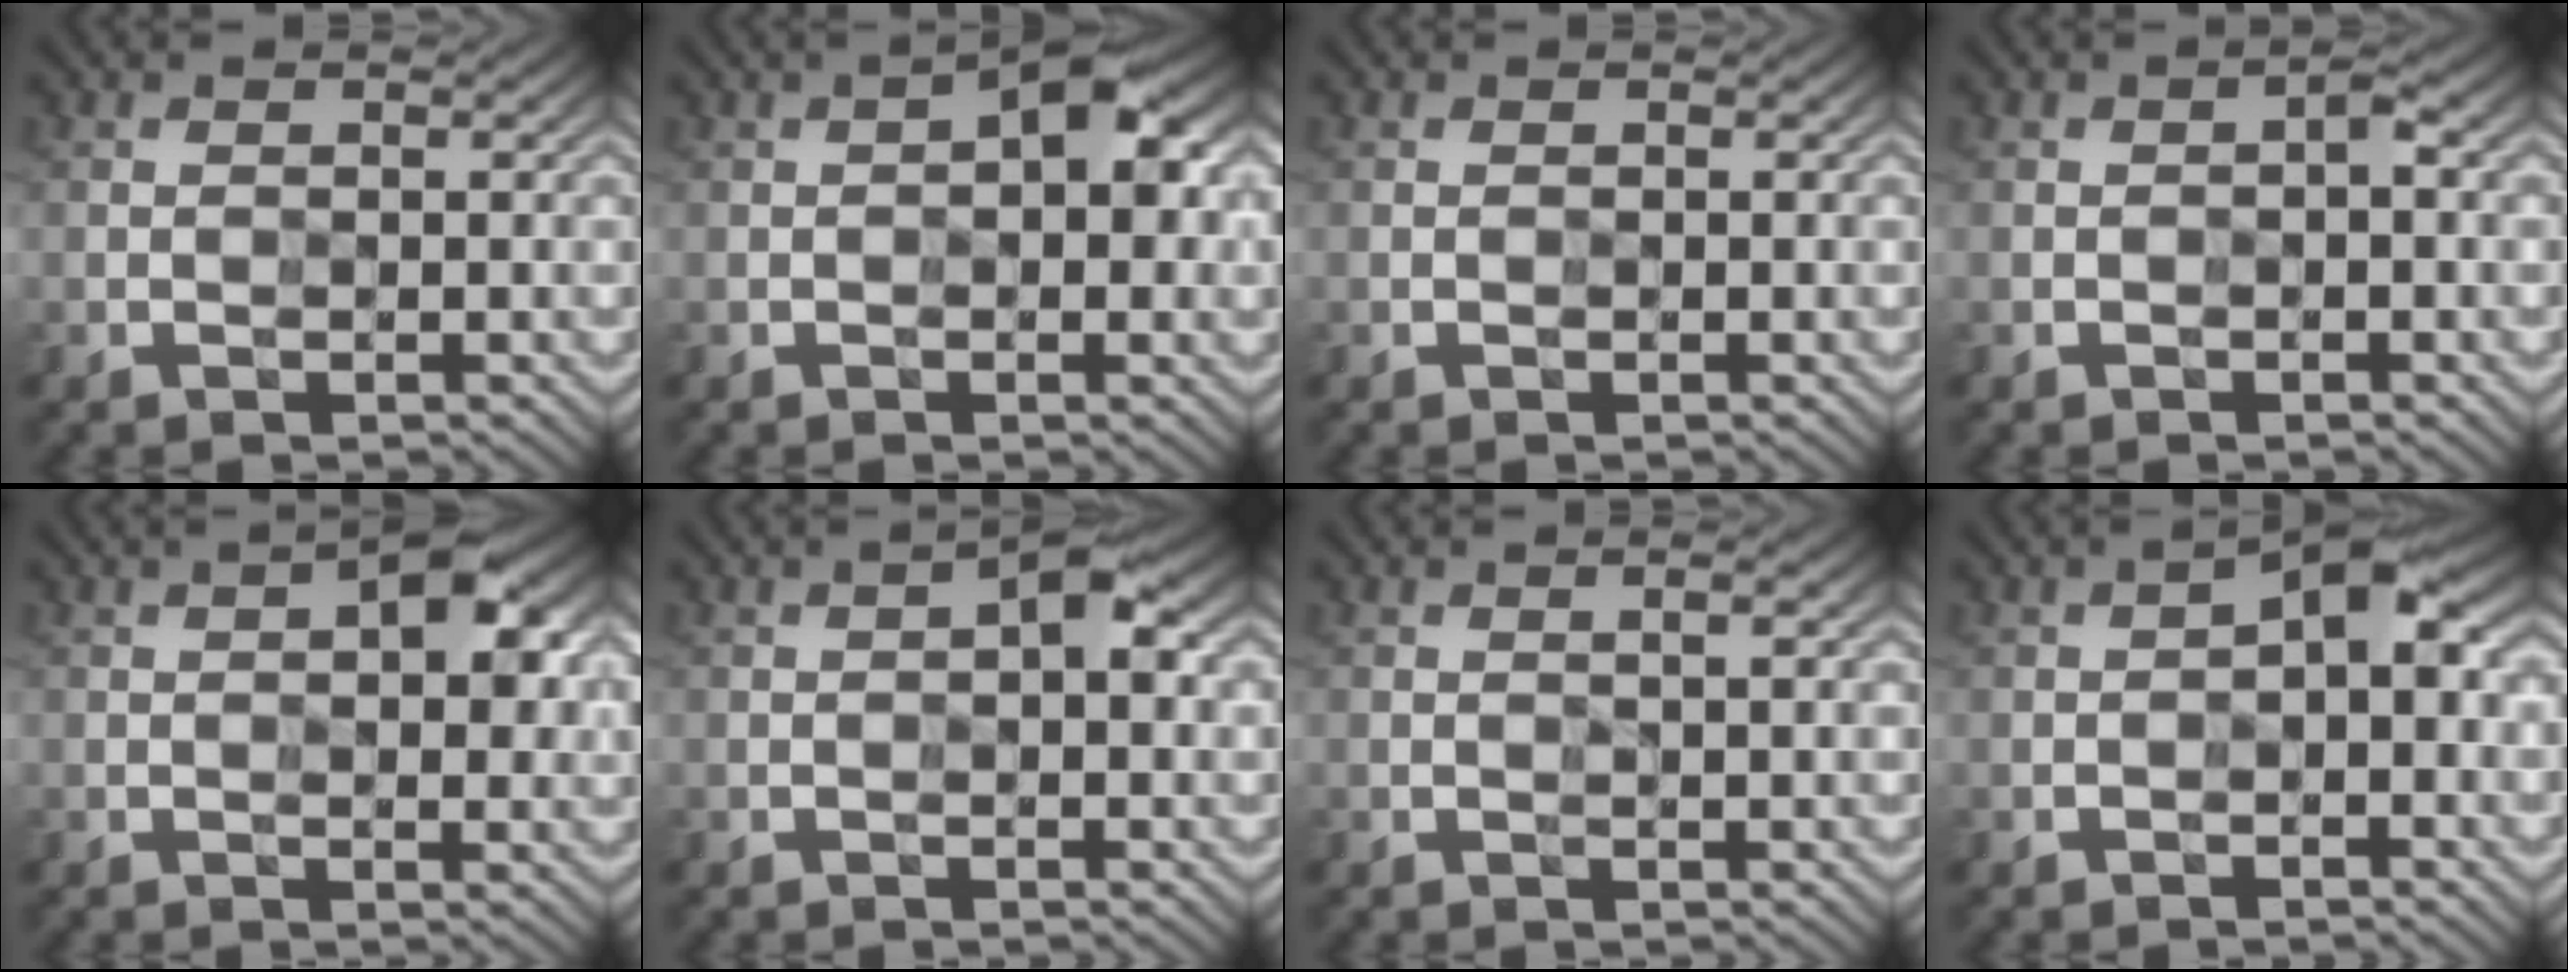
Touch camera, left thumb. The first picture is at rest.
{"total": 6.0, "force": [0.7, 2.7, 5.3], "torque": [-0.070, 0.012, 0.005]}
{"total": 0.0}
{"total": 1.0, "force": [-0.2, 0.2, 0.9], "torque": [-0.016, 0.004, -0.005]}
{"total": 6.6, "force": [1.4, 2.9, 5.7], "torque": [-0.080, 0.008, 0.017]}
{"total": 4.0, "force": [0.4, 1.5, 3.6], "torque": [-0.055, 0.010, 0.002]}
{"total": 1.3, "force": [0.3, 0.0, 1.2], "torque": [-0.023, 0.003, 0.003]}
{"total": 4.7, "force": [0.1, 1.9, 4.2], "torque": [-0.061, 0.012, -0.006]}